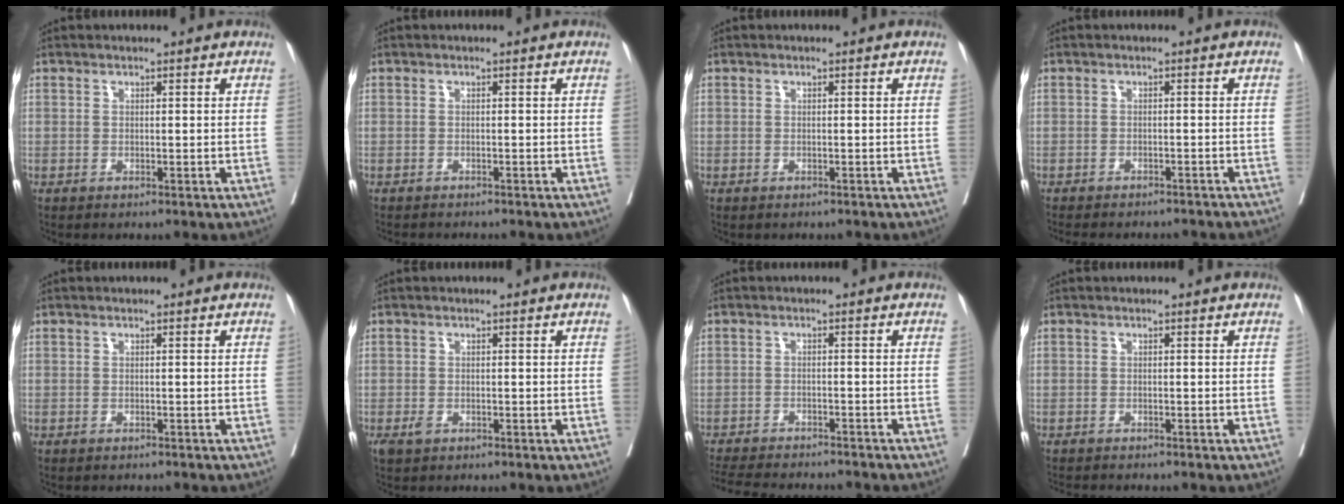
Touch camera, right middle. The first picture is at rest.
{"total": 3.6, "force": [-3.3, 0.8, 1.2], "torque": [-0.016, -0.005, -0.044]}
{"total": 0.6, "force": [-0.6, 0.3, 0.1], "torque": [-0.006, 0.001, -0.011]}
{"total": 11.2, "force": [-10.2, 2.6, 3.8], "torque": [-0.053, -0.002, -0.116]}
{"total": 1.3, "force": [-1.2, 0.5, 0.2], "torque": [-0.009, -0.001, -0.017]}
{"total": 1.6, "force": [-0.8, 1.0, 1.0], "torque": [-0.023, -0.001, -0.009]}
{"total": 14.4, "force": [-13.2, 2.3, 5.3], "torque": [-0.107, -0.018, -0.181]}
{"total": 3.1, "force": [-2.9, 0.4, 1.0], "torque": [-0.012, -0.006, -0.043]}